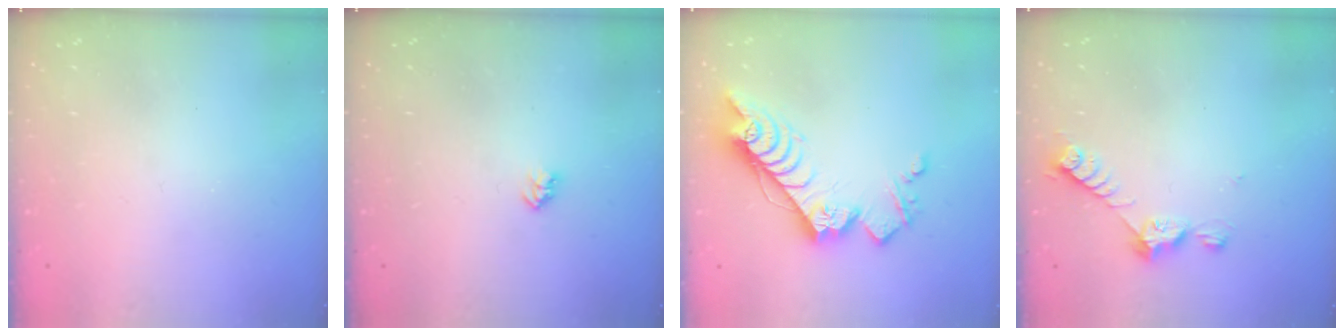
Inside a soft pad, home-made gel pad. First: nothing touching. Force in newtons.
{"total": 2.6, "press": 2.6, "slide": 0.4}
{"total": 14.6, "press": 14.5, "slide": 1.0}
{"total": 6.5, "press": 6.5, "slide": 0.7}